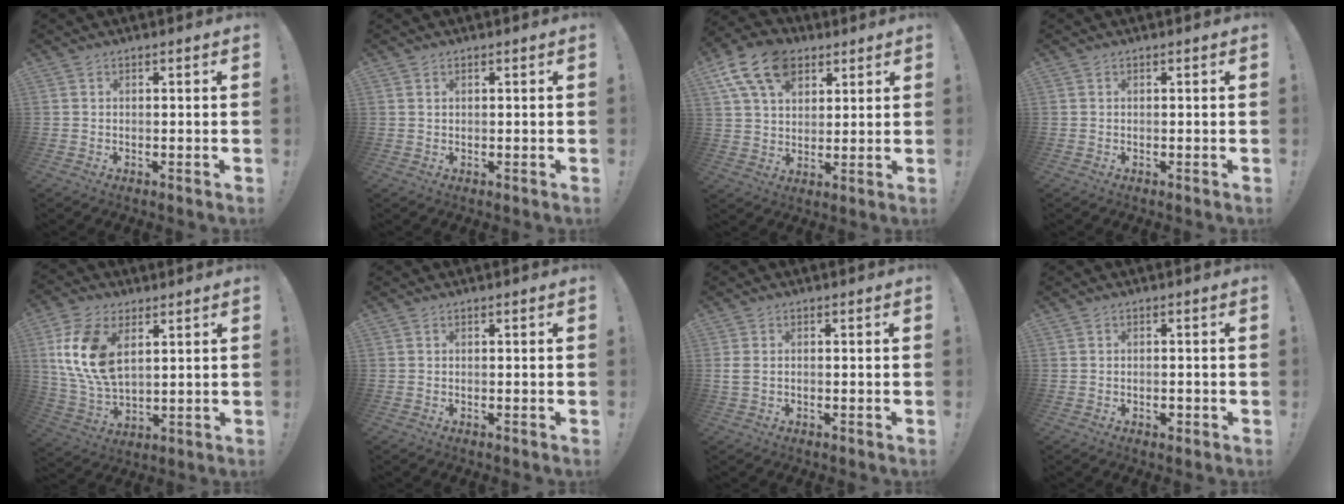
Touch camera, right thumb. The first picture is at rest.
{"total": 0.8, "force": [0.6, 0.3, 0.4], "torque": [-0.001, -0.004, 0.010]}
{"total": 15.6, "force": [7.9, 10.4, 8.6], "torque": [-0.148, -0.033, 0.147]}
{"total": 0.0}
{"total": 15.5, "force": [5.4, 9.4, 11.1], "torque": [-0.220, -0.019, 0.098]}
{"total": 0.0}
{"total": 1.9, "force": [0.1, 1.2, 1.5], "torque": [-0.033, 0.008, 0.004]}
{"total": 1.3, "force": [-0.6, 0.8, 0.8], "torque": [-0.007, 0.000, -0.010]}